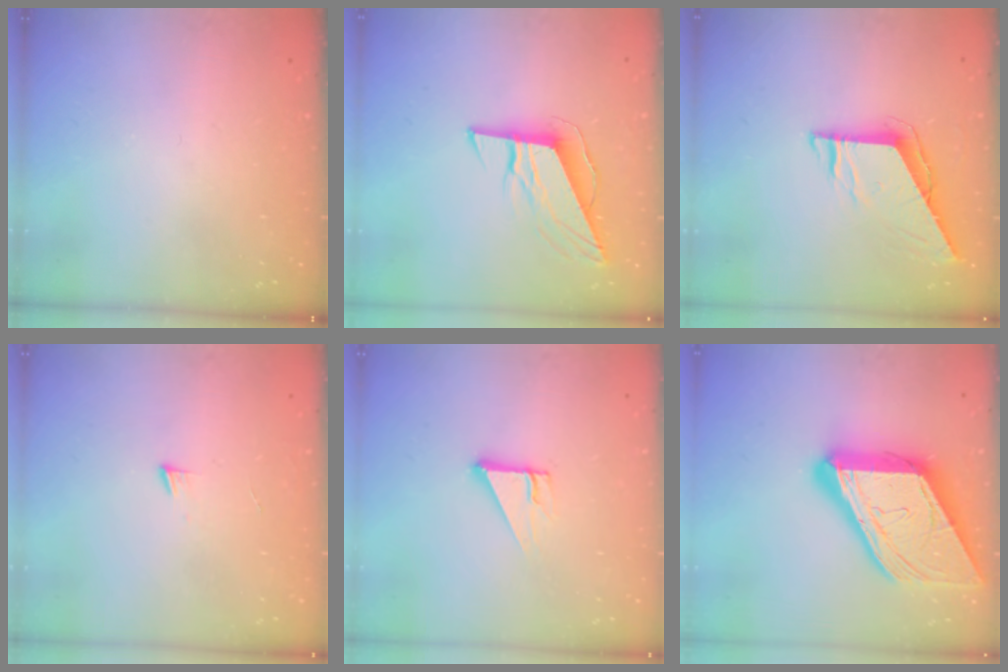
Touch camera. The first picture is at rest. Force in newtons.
{"total": 9.7, "press": 9.4, "slide": 2.3}
{"total": 7.2, "press": 7.2, "slide": 0.5}
{"total": 4.3, "press": 4.2, "slide": 0.4}
{"total": 4.3, "press": 4.3, "slide": 0.4}
{"total": 24.3, "press": 24.2, "slide": 2.6}